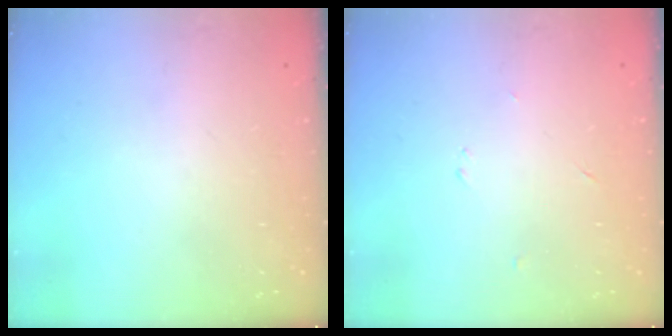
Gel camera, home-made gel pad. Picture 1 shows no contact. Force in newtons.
{"total": 2.2, "press": 2.2, "slide": 0.2}